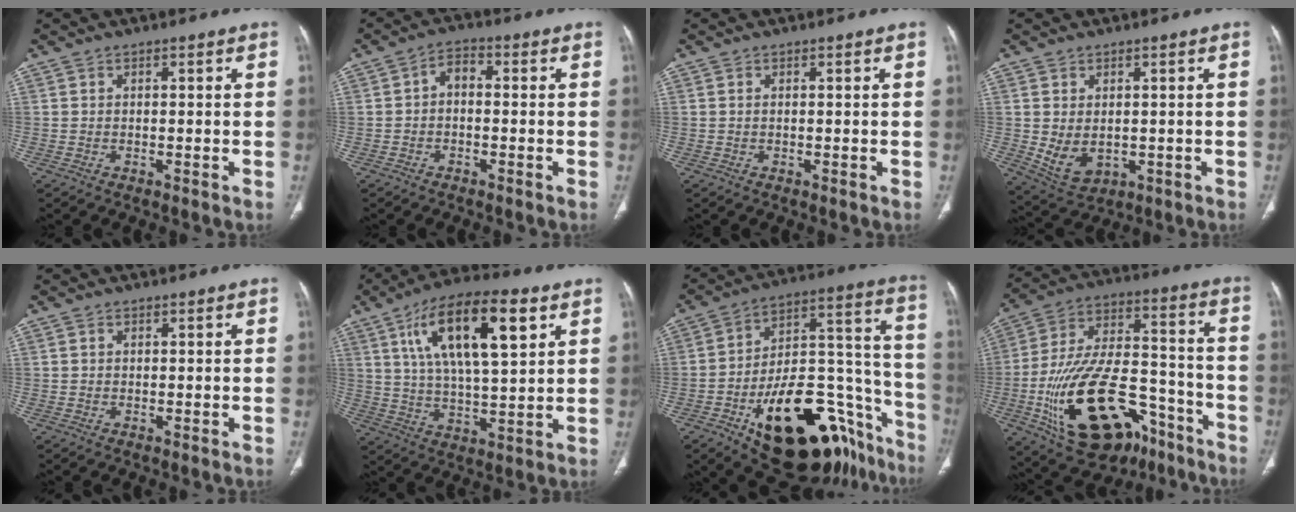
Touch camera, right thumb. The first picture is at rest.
{"total": 3.5, "force": [-0.4, 2.2, 2.7], "torque": [-0.039, 0.018, -0.017]}
{"total": 0.0}
{"total": 6.4, "force": [-0.3, 4.5, 4.5], "torque": [-0.075, -0.009, 0.019]}
{"total": 0.5, "force": [0.1, 0.5, 0.2], "torque": [-0.002, 0.001, 0.002]}
{"total": 18.9, "force": [7.6, 6.8, 15.9], "torque": [-0.262, -0.011, 0.129]}
{"total": 33.9, "force": [-17.3, 16.4, 24.2], "torque": [-0.262, 0.102, -0.243]}
{"total": 27.7, "force": [-12.7, 14.6, 19.8], "torque": [-0.382, 0.065, -0.194]}